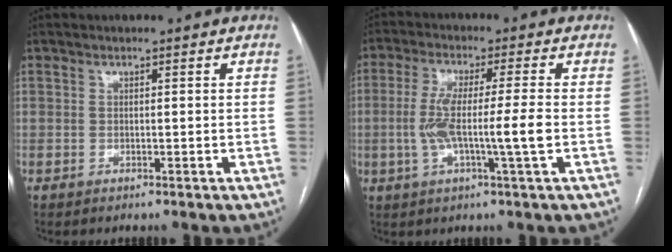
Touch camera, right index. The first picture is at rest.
{"total": 8.6, "force": [-1.2, -0.3, 8.6], "torque": [-0.165, 0.002, -0.022]}